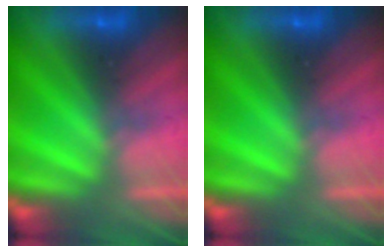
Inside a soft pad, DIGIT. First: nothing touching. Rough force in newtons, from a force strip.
{"total": 0.0}